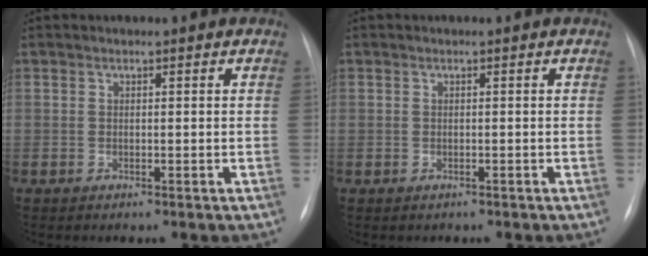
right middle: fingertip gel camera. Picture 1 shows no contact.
{"total": 0.9, "force": [-0.4, 0.8, -0.1], "torque": [-0.003, 0.005, -0.006]}